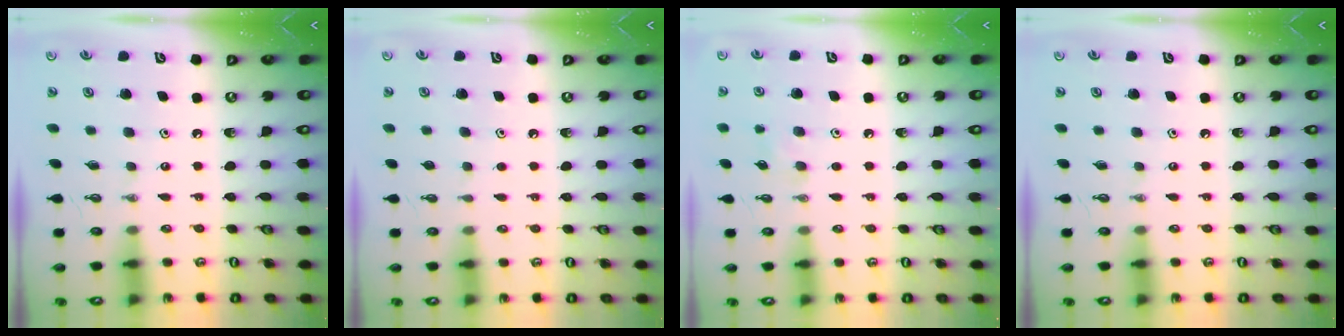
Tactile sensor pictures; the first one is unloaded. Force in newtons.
{"total": 0.0}
{"total": 6.3, "press": 5.8, "slide": 2.5}
{"total": 0.0}